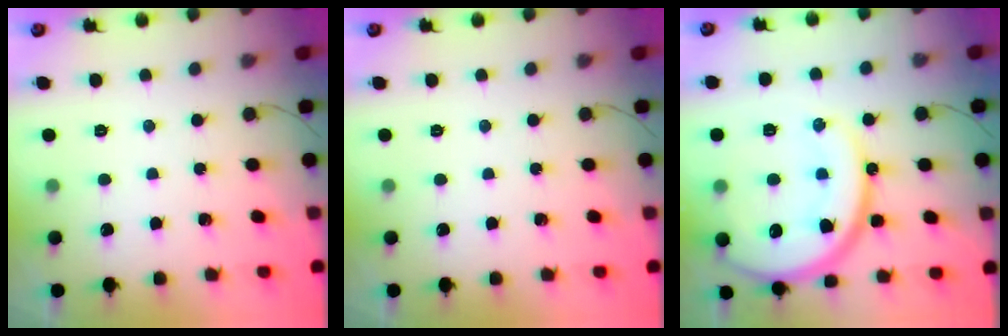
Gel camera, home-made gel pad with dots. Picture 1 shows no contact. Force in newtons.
{"total": 0.0}
{"total": 21.0, "press": 20.9, "slide": 2.2}